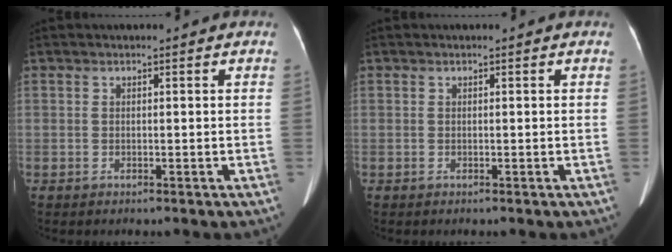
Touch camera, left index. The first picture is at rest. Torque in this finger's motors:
{"motor_torque": [0.01, 0.00, 0.00, 0.00]}